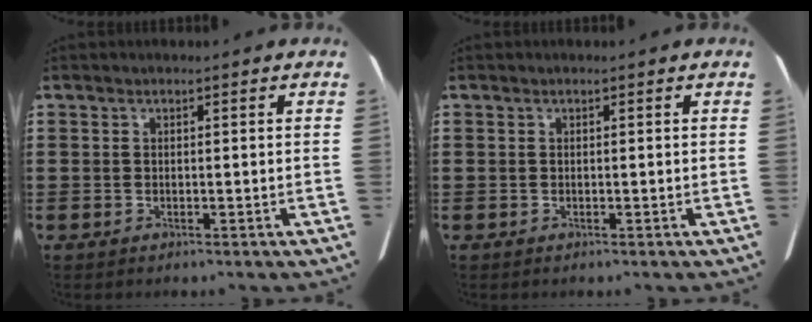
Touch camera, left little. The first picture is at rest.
{"total": 0.0}